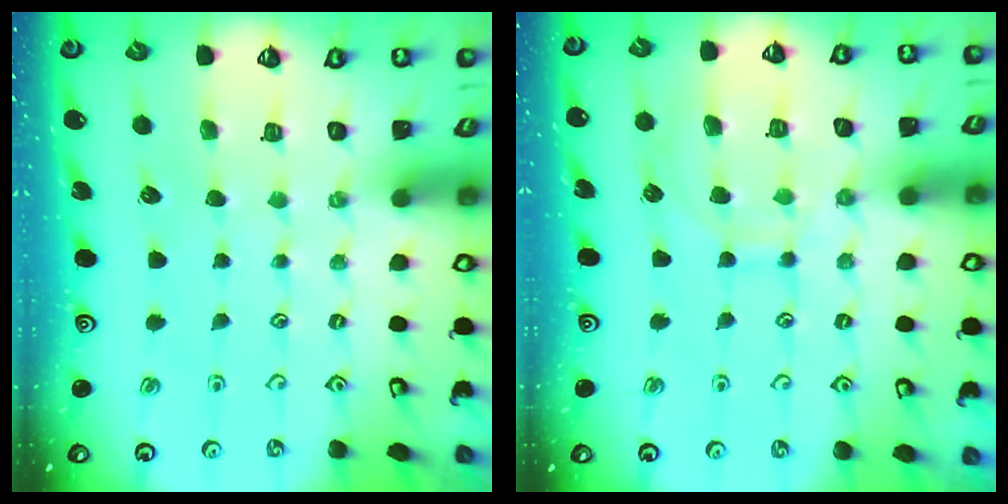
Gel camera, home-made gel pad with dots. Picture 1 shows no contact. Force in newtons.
{"total": 9.3, "press": 9.3, "slide": 0.8}